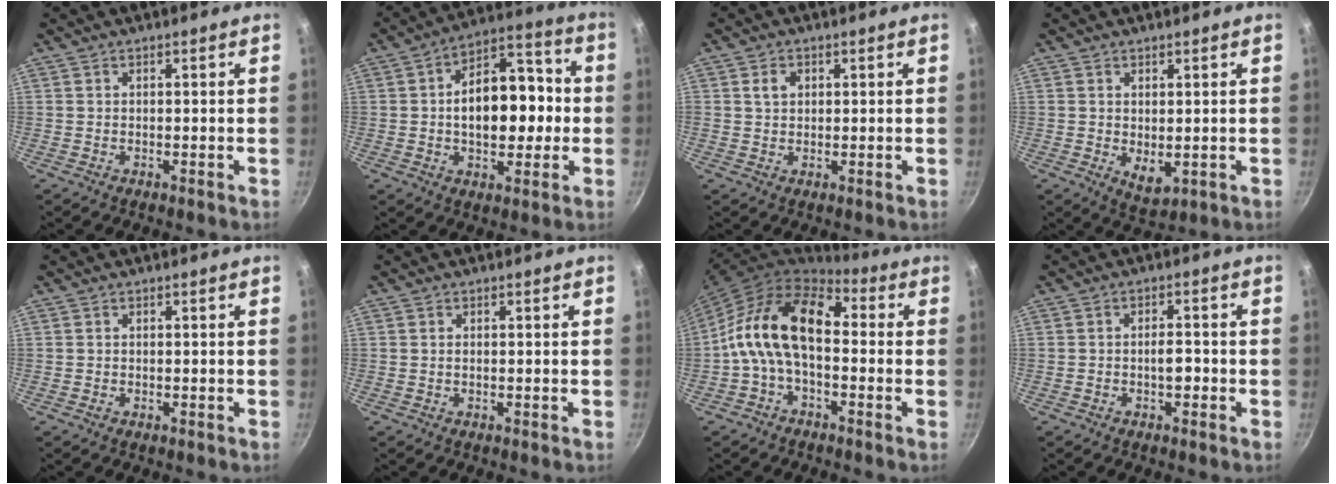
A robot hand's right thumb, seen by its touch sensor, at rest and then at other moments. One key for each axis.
{"total": 16.8, "fx": -0.8, "fy": 10.4, "fz": 13.2, "tx": -0.153, "ty": 0.040, "tz": -0.018}
{"total": 2.7, "fx": 0.8, "fy": 2.1, "fz": 1.5, "tx": -0.019, "ty": 0.001, "tz": 0.016}
{"total": 4.3, "fx": 0.3, "fy": 2.5, "fz": 3.4, "tx": -0.048, "ty": -0.015, "tz": 0.014}
{"total": 0.0}
{"total": 0.5, "fx": 0.0, "fy": 0.2, "fz": 0.5, "tx": -0.012, "ty": 0.001, "tz": 0.001}
{"total": 14.7, "fx": -0.5, "fy": 8.7, "fz": 11.8, "tx": -0.198, "ty": 0.038, "tz": -0.034}
{"total": 2.9, "fx": -0.9, "fy": 1.5, "fz": 2.4, "tx": -0.024, "ty": 0.015, "tz": -0.014}